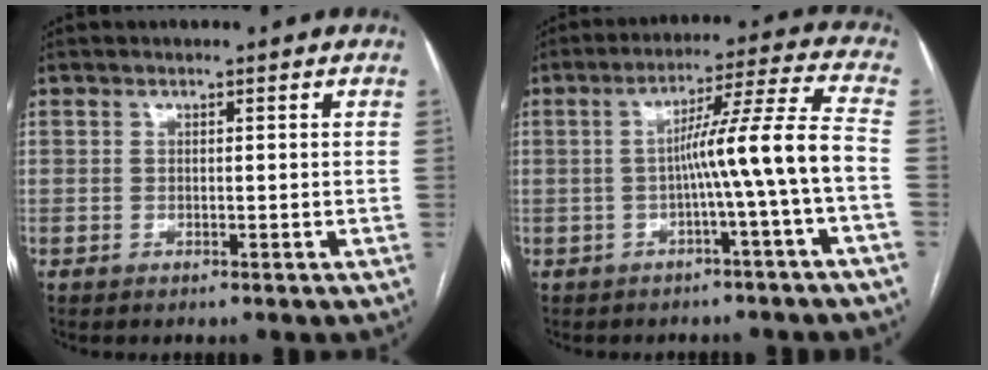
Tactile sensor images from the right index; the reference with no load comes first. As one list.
[{"total": 9.7, "force": [-2.3, -1.9, 9.2], "torque": [-0.142, 0.025, -0.032]}]